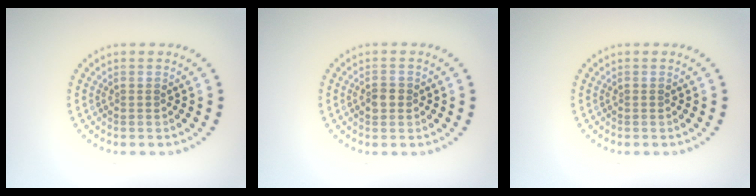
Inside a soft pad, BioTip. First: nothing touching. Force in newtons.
{"total": 1.5, "press": 1.5, "slide": 0.3}
{"total": 0.0}